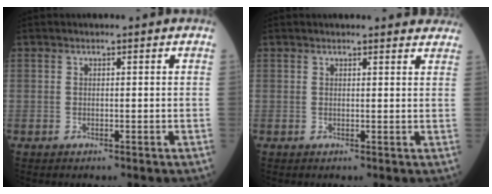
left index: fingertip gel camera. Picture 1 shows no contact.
{"total": 7.1, "force": [6.8, 1.1, 1.7], "torque": [-0.003, 0.002, 0.052]}